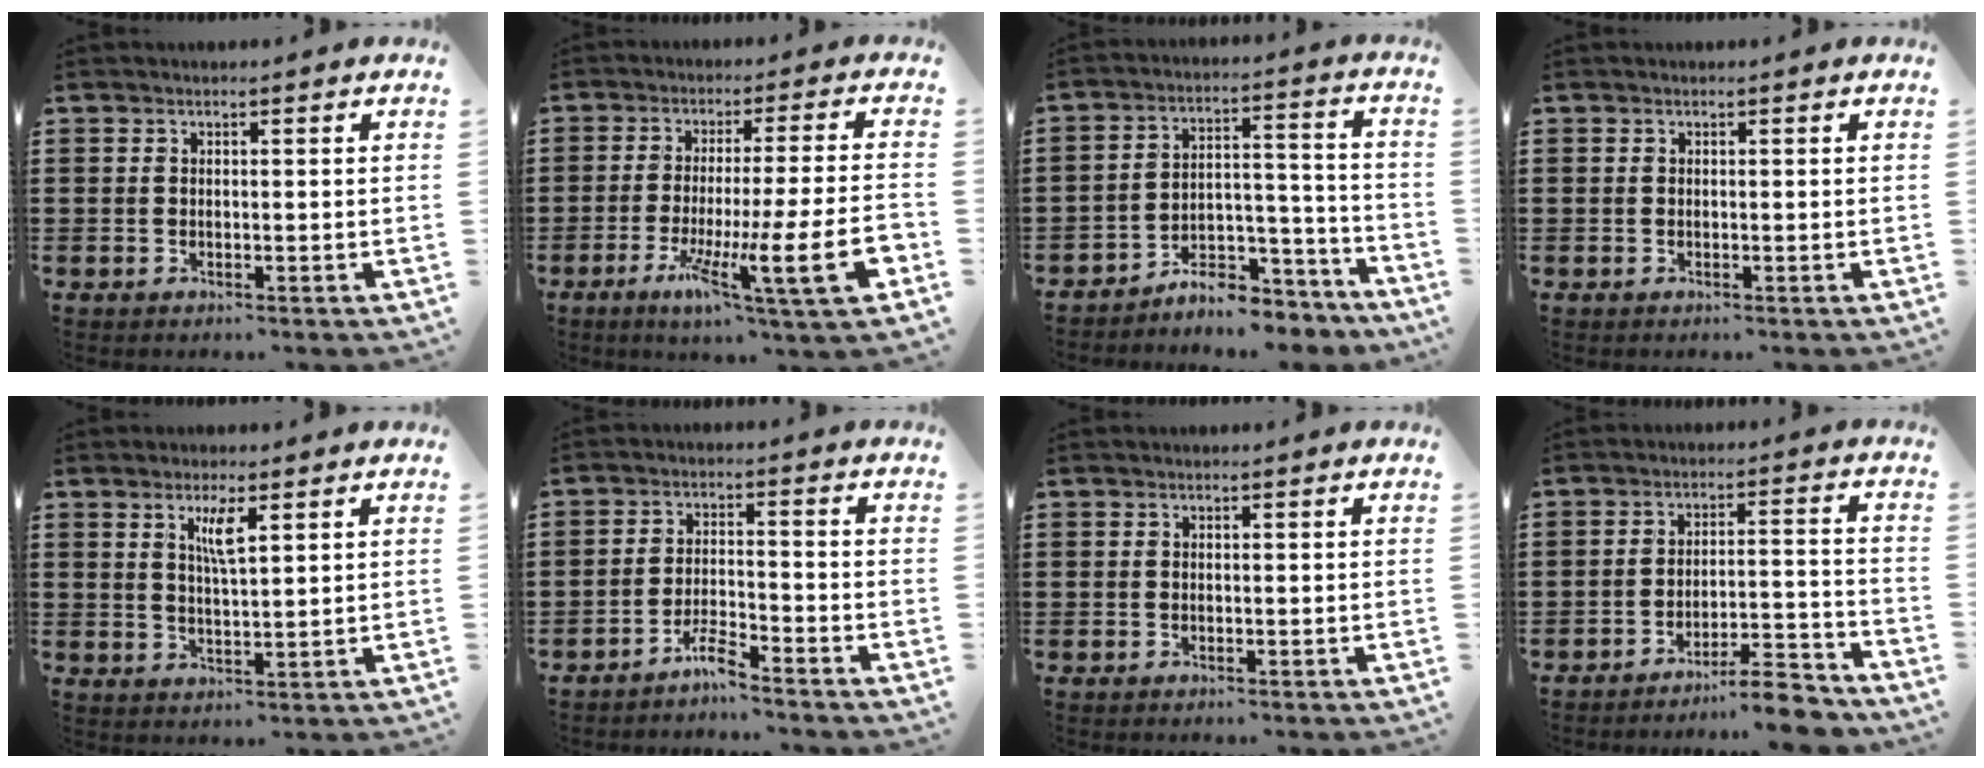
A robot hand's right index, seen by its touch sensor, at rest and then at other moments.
{"total": 15.1, "force": [-4.8, 1.7, 14.2], "torque": [-0.234, -0.010, -0.071]}
{"total": 6.9, "force": [-6.5, 1.6, 1.6], "torque": [-0.019, 0.020, -0.126]}
{"total": 0.0}
{"total": 4.0, "force": [1.9, 0.8, 3.4], "torque": [-0.064, 0.001, 0.029]}
{"total": 3.5, "force": [-3.3, 0.2, 1.3], "torque": [-0.035, 0.003, -0.067]}
{"total": 0.0}
{"total": 7.3, "force": [-6.7, 0.3, 2.9], "torque": [-0.039, 0.008, -0.124]}